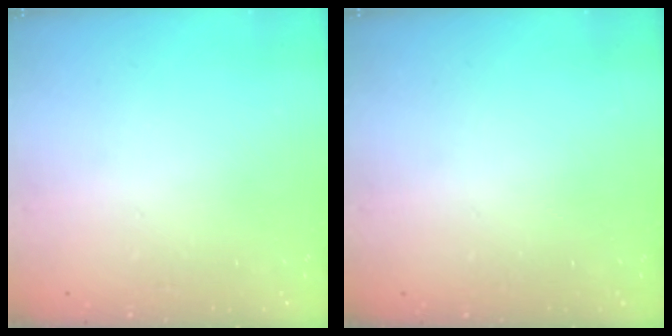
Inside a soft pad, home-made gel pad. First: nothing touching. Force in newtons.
{"total": 0.0}